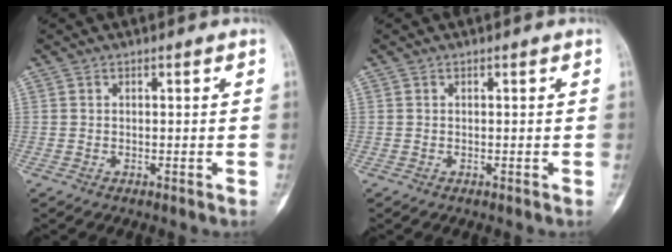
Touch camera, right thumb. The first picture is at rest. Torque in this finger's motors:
{"motor_torque": [0.09, 0.09, 0.09, -0.06, 0.00]}